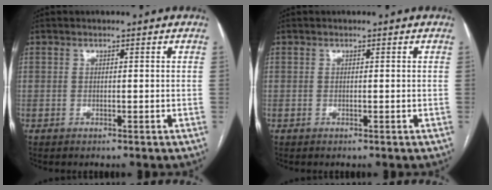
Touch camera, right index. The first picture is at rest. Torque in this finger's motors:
{"motor_torque": [0.00, 0.00, 0.00, 0.00]}